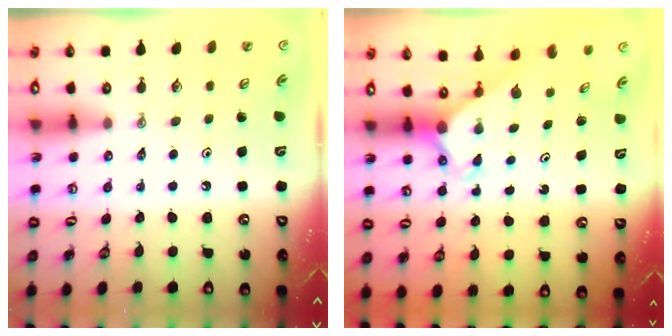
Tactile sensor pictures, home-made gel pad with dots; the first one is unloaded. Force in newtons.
{"total": 2.6, "press": 2.6, "slide": 0.2}